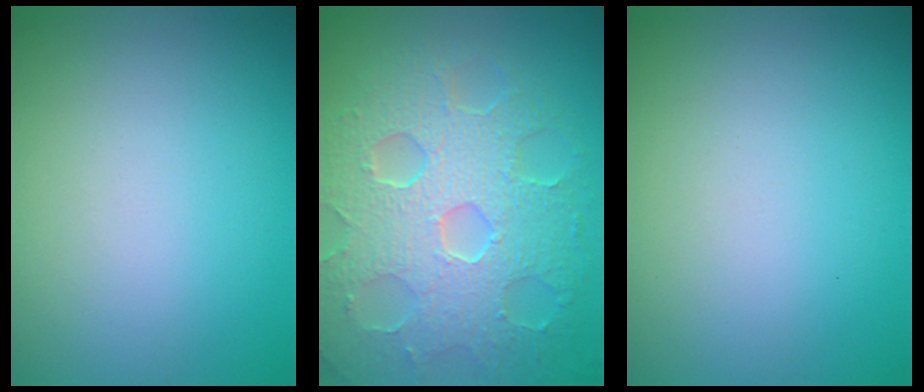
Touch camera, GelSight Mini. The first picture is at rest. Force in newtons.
{"total": 8.8, "press": 6.2, "slide": 6.2}
{"total": 0.0}